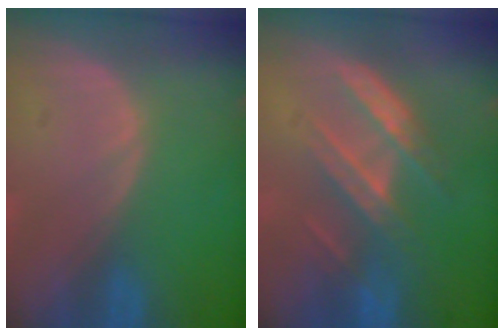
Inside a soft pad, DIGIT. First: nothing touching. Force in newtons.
{"total": 7.4, "press": 6.7, "slide": 3.3}